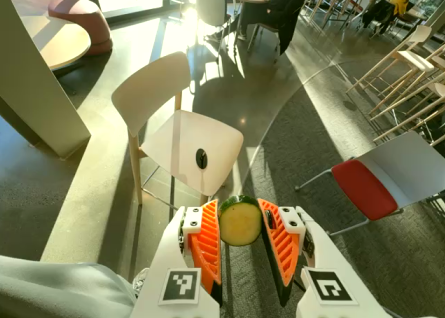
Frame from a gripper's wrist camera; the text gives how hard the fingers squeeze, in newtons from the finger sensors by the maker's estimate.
{"total": 11.1, "left": 11.1, "right": 11.1}